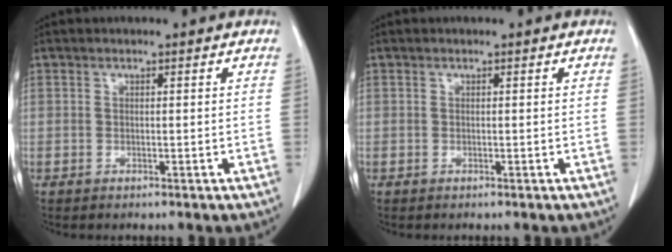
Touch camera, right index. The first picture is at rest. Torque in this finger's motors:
{"motor_torque": [0.00, 0.00, 0.00, 0.00]}